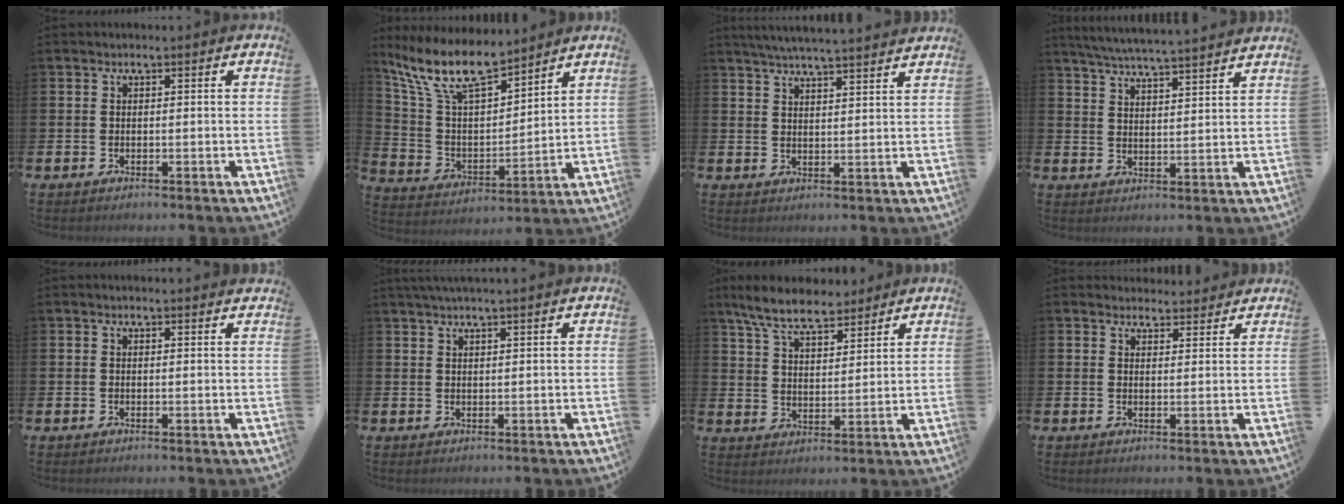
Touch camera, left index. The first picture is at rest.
{"total": 11.0, "force": [9.2, 2.8, 5.4], "torque": [-0.148, -0.045, 0.164]}
{"total": 5.2, "force": [5.1, -0.6, 1.0], "torque": [-0.037, -0.025, 0.091]}
{"total": 5.7, "force": [5.6, -0.5, 1.2], "torque": [-0.042, -0.037, 0.098]}
{"total": 0.8, "force": [0.8, 0.0, 0.1], "torque": [0.009, -0.005, 0.013]}
{"total": 2.0, "force": [1.9, -0.4, 0.7], "torque": [-0.017, -0.002, 0.036]}
{"total": 8.3, "force": [7.4, 2.2, 3.1], "torque": [-0.091, -0.021, 0.137]}
{"total": 3.0, "force": [2.9, 0.8, -0.2], "torque": [0.006, -0.017, 0.052]}